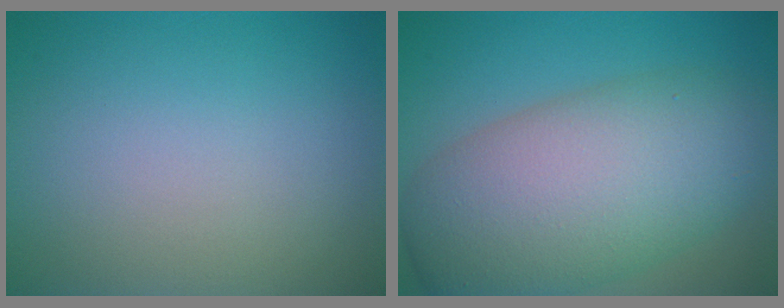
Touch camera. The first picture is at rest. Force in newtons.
{"total": 11.1, "press": 11.1, "slide": 0.3}